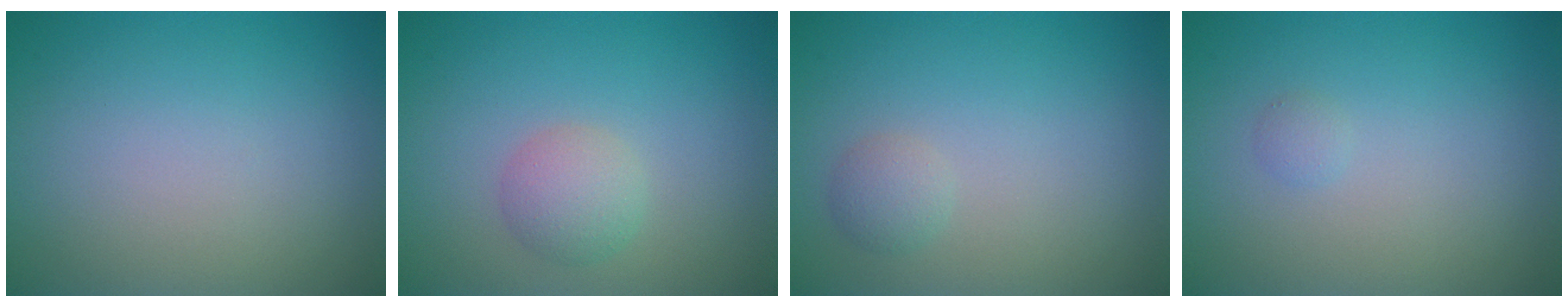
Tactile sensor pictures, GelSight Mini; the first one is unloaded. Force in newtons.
{"total": 2.3, "press": 2.3, "slide": 0.1}
{"total": 1.3, "press": 1.3, "slide": 0.0}
{"total": 0.6, "press": 0.6, "slide": 0.1}